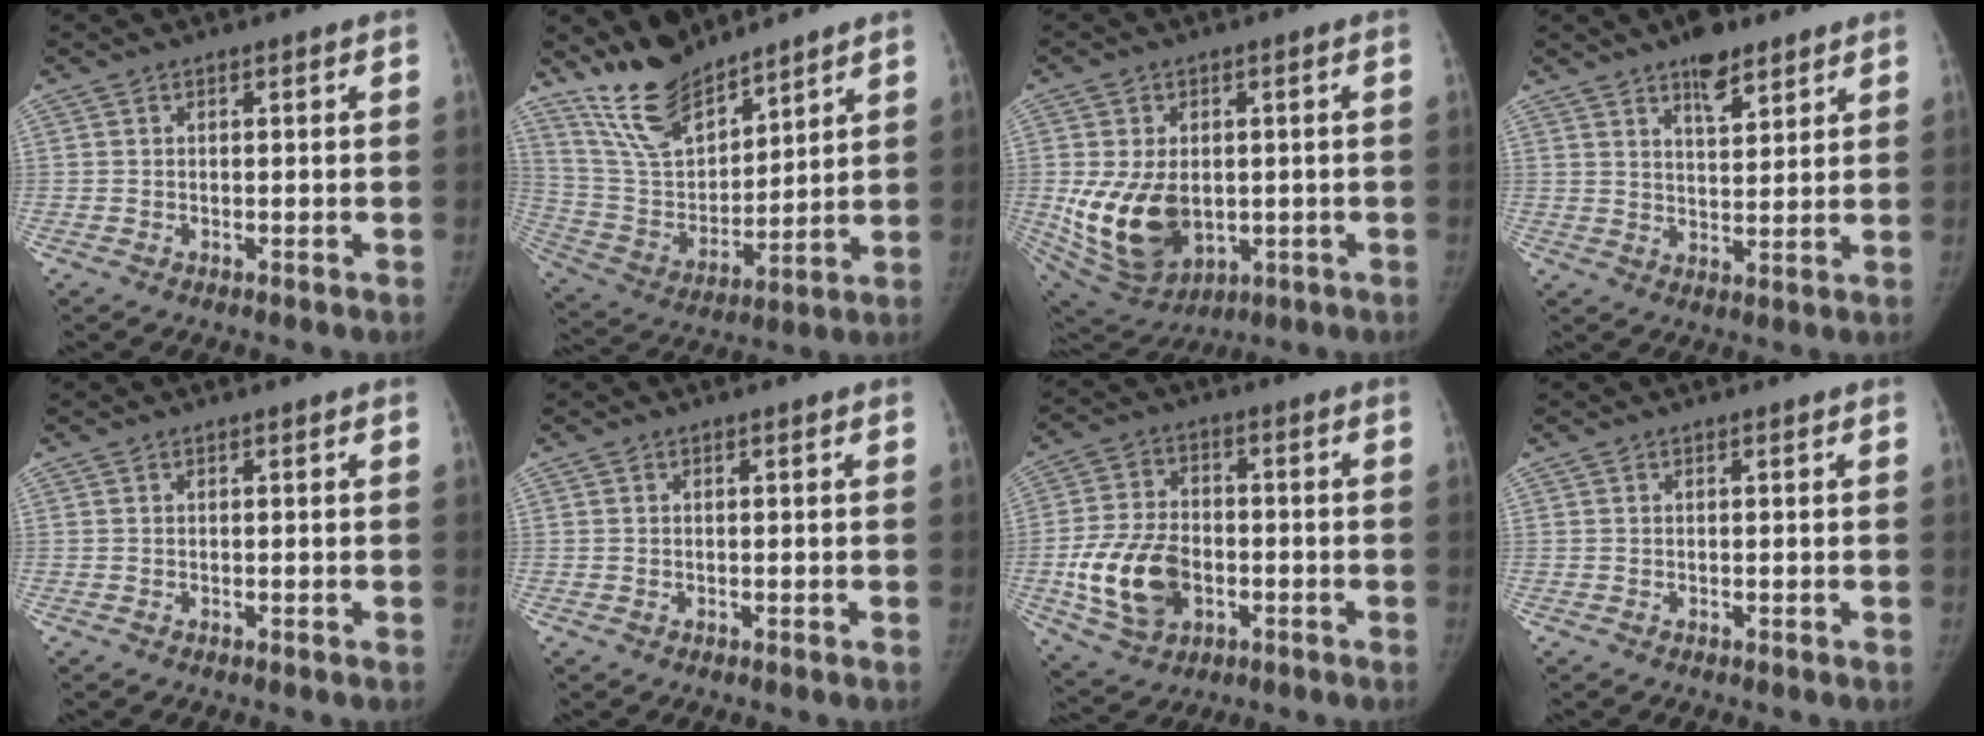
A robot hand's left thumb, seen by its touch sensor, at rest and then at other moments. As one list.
[{"total": 14.2, "force": [11.9, 5.4, 5.6], "torque": [-0.075, -0.068, 0.238]}, {"total": 15.2, "force": [-1.4, 10.5, 10.9], "torque": [-0.181, -0.011, 0.009]}, {"total": 7.5, "force": [5.2, 3.2, 4.5], "torque": [-0.047, -0.031, 0.080]}, {"total": 0.0}, {"total": 0.0}, {"total": 13.9, "force": [-3.5, 9.5, 9.5], "torque": [-0.164, 0.011, -0.057]}, {"total": 0.0}]